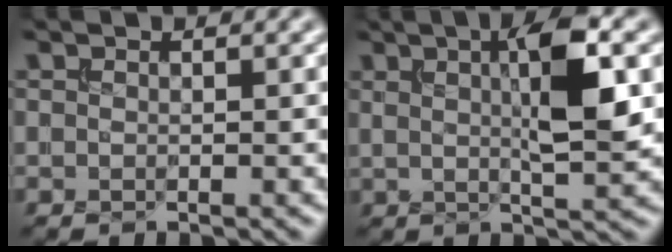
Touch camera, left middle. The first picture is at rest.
{"total": 6.9, "force": [1.6, 1.5, 6.6], "torque": [-0.100, 0.006, 0.025]}